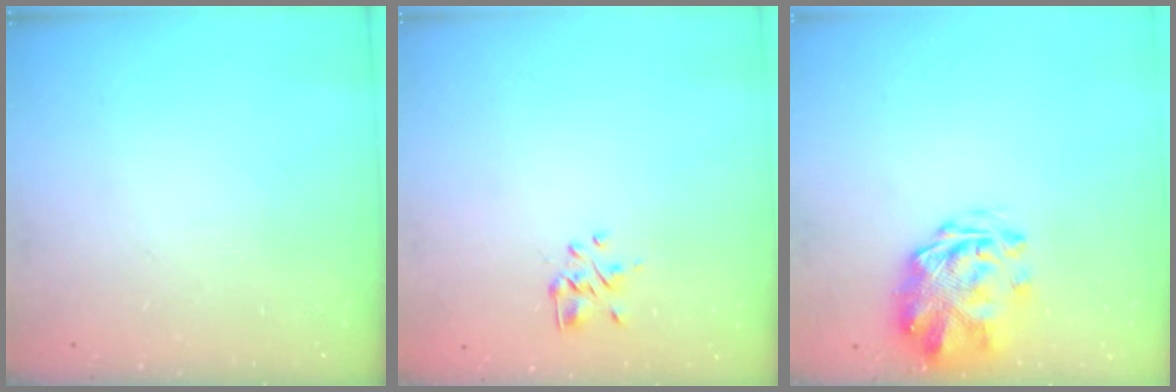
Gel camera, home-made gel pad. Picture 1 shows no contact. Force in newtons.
{"total": 1.5, "press": 1.3, "slide": 0.7}
{"total": 3.2, "press": 2.8, "slide": 1.6}